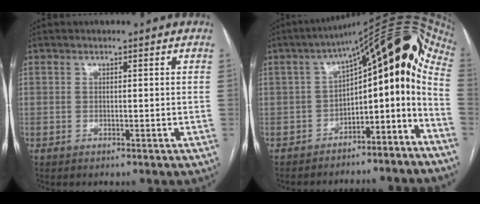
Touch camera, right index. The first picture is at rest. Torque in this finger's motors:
{"motor_torque": [1.08, 0.39, 0.32, 0.04]}